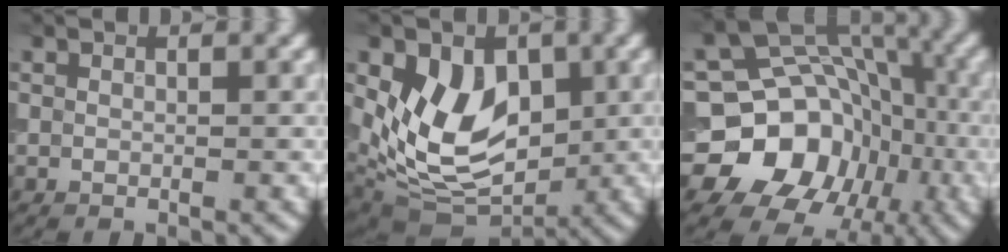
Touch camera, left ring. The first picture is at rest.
{"total": 8.2, "force": [1.0, 5.6, 5.9], "torque": [-0.105, -0.018, 0.018]}
{"total": 15.9, "force": [-4.8, 13.7, 6.6], "torque": [-0.094, -0.004, -0.108]}